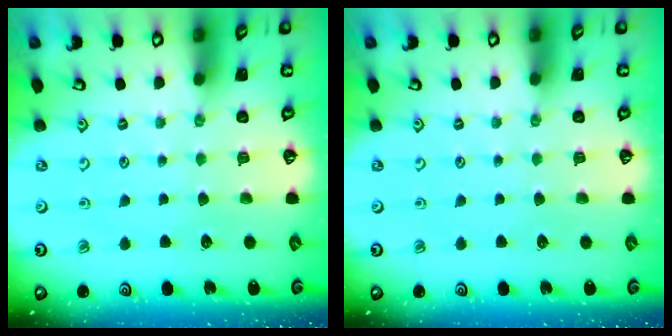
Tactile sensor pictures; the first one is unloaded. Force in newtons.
{"total": 0.0}